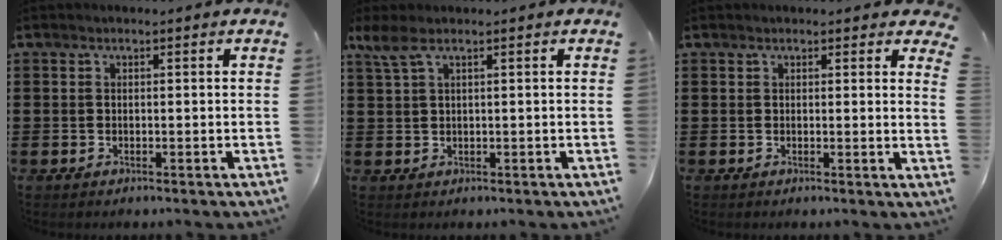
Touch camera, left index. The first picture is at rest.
{"total": 2.0, "force": [1.0, 0.4, 1.8], "torque": [-0.047, -0.004, 0.015]}
{"total": 1.3, "force": [1.2, 0.4, 0.3], "torque": [-0.003, 0.000, 0.022]}